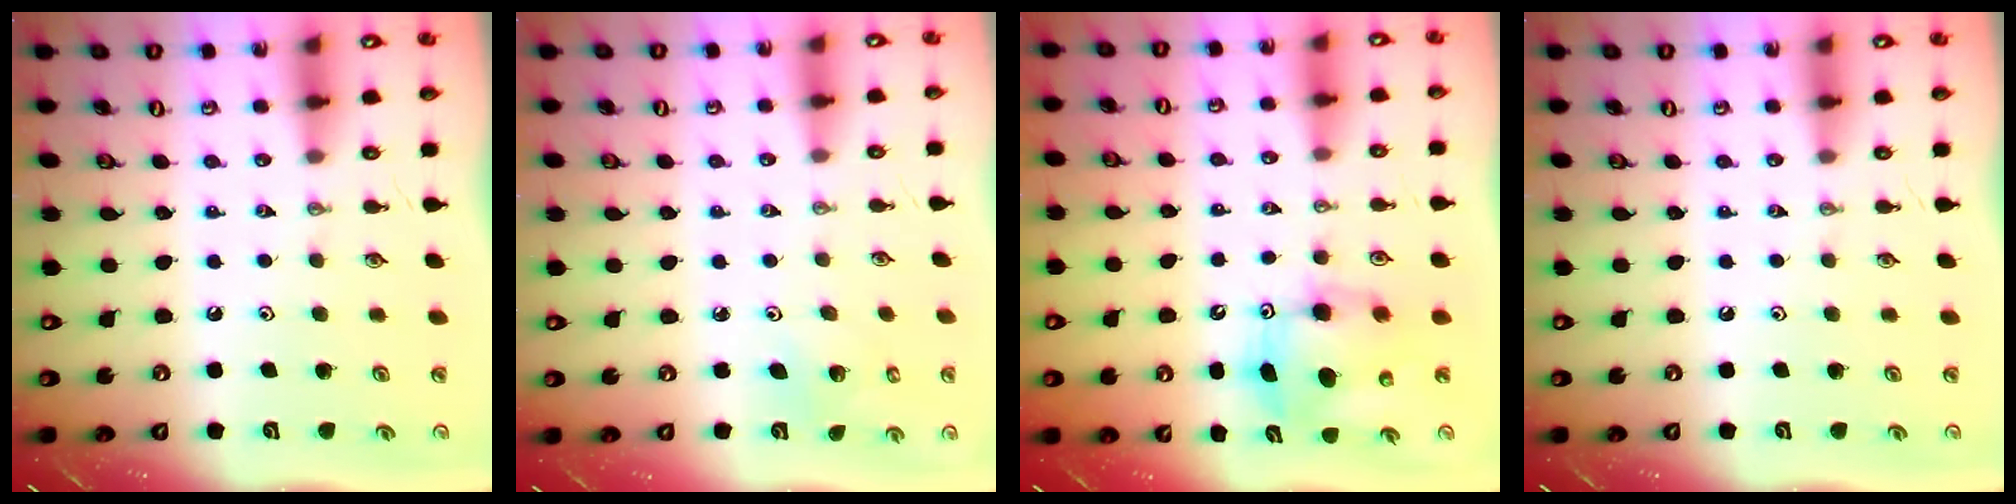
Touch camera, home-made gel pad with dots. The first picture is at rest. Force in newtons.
{"total": 2.4, "press": 2.4, "slide": 0.2}
{"total": 8.0, "press": 7.8, "slide": 1.8}
{"total": 0.0}